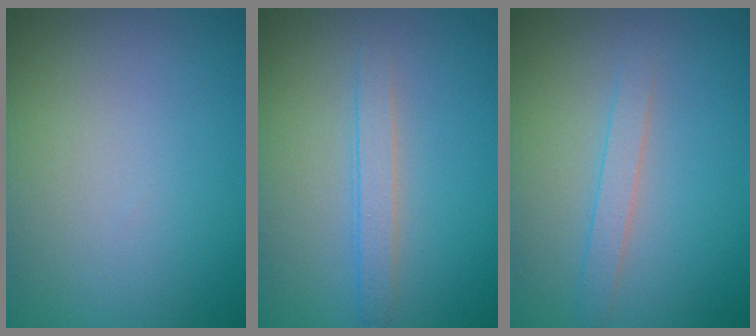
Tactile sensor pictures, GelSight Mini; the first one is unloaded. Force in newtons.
{"total": 1.8, "press": 1.8, "slide": 0.1}
{"total": 1.5, "press": 1.5, "slide": 0.1}